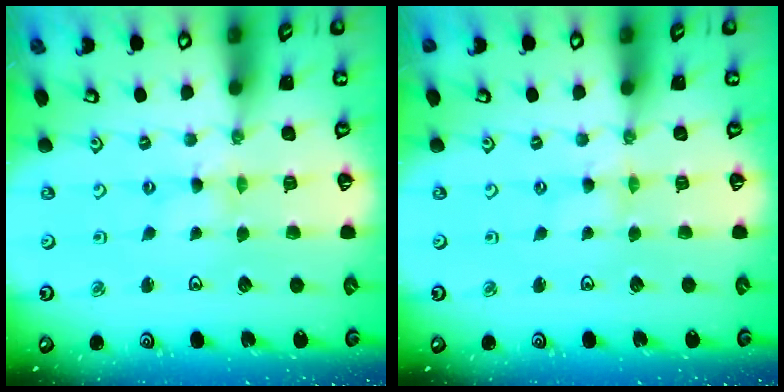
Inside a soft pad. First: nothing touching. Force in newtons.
{"total": 0.8, "press": 0.7, "slide": 0.2}